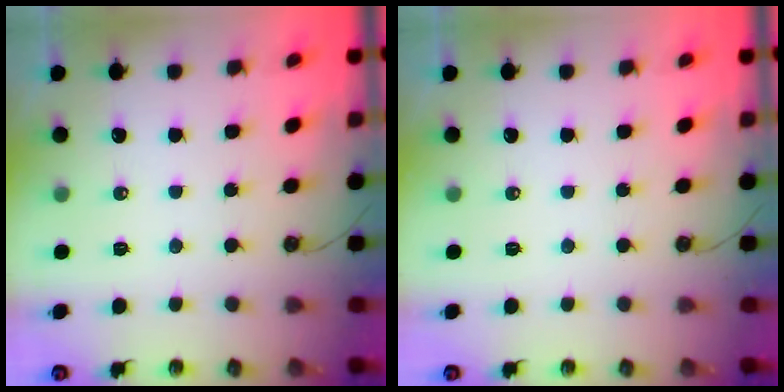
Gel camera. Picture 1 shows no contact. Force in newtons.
{"total": 0.0}